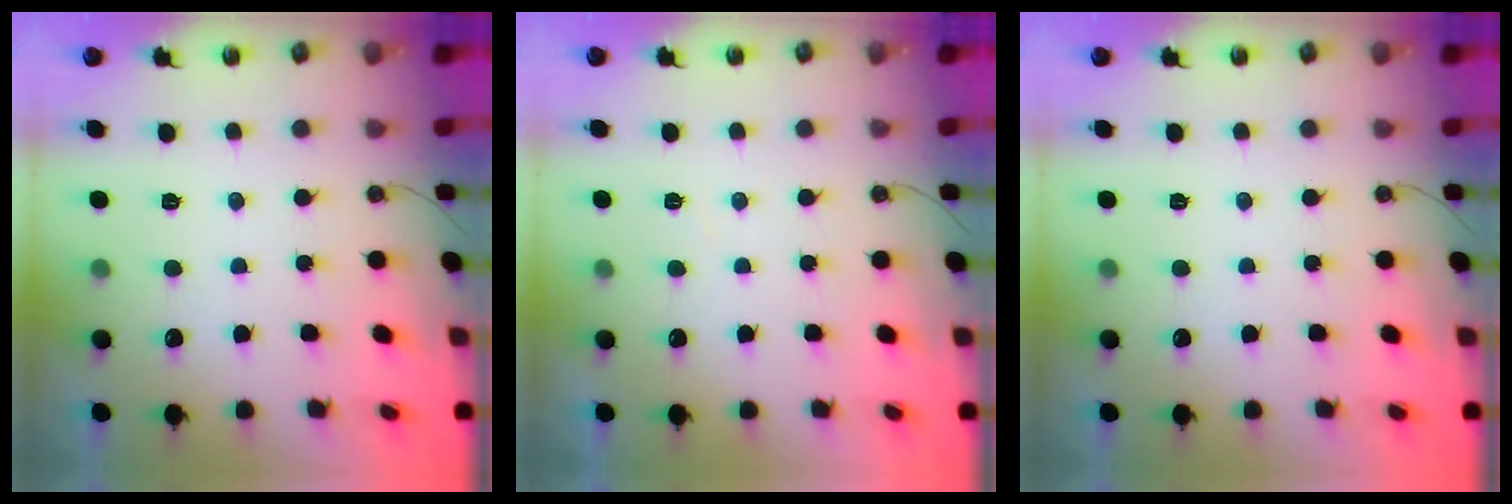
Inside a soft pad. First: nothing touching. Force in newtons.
{"total": 3.1, "press": 3.1, "slide": 0.6}
{"total": 0.0}